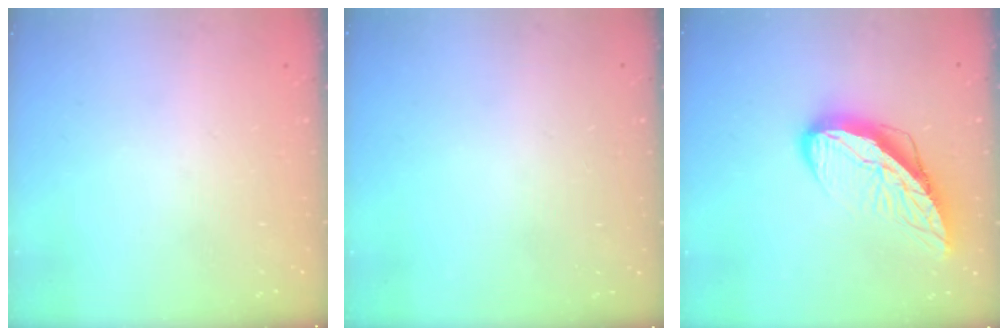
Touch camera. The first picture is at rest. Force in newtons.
{"total": 0.0}
{"total": 12.0, "press": 12.0, "slide": 1.2}